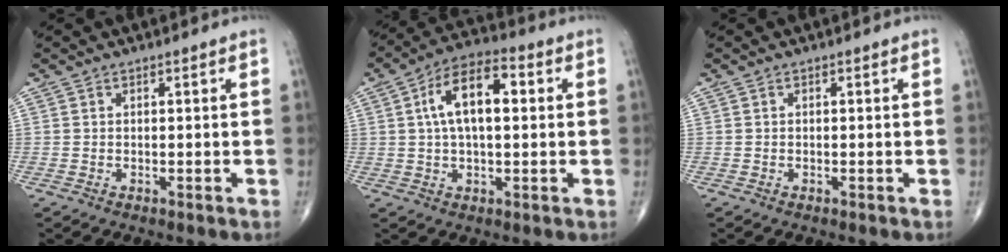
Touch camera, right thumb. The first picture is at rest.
{"total": 11.9, "force": [2.1, 5.7, 10.2], "torque": [-0.177, 0.025, 0.030]}
{"total": 0.0}